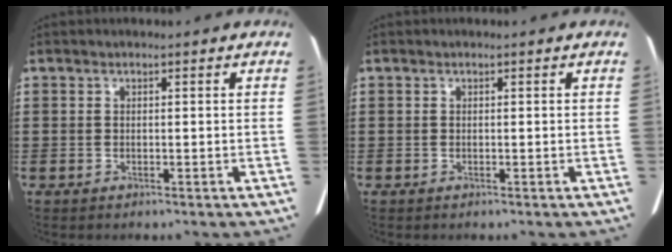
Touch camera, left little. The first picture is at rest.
{"total": 0.0}